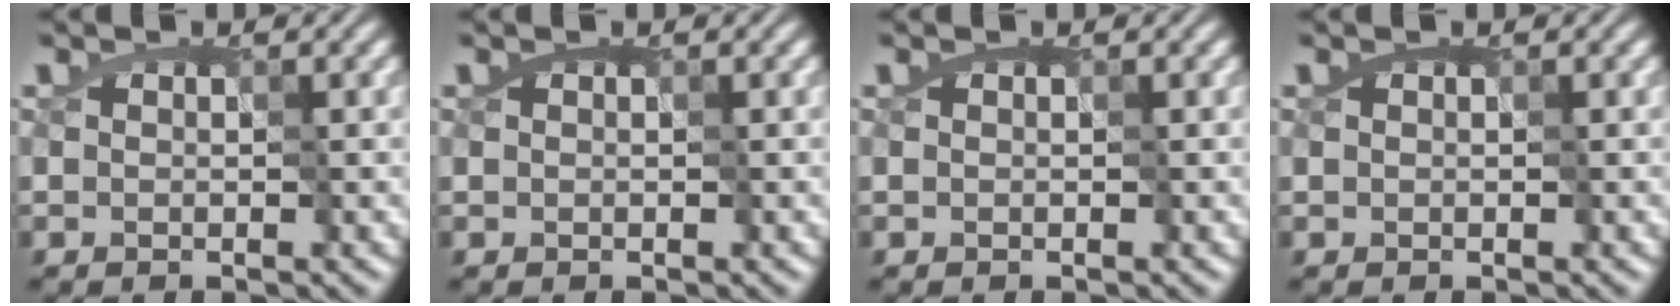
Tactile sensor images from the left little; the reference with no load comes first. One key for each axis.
{"total": 0.0}
{"total": 0.0}
{"total": 0.0}